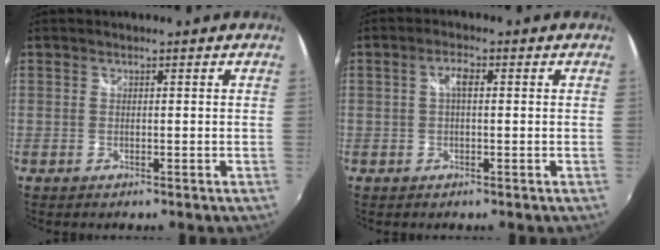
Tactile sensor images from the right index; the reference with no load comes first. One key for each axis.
{"total": 2.4, "fx": 0.3, "fy": 0.9, "fz": 2.2, "tx": -0.043, "ty": 0.009, "tz": 0.003}